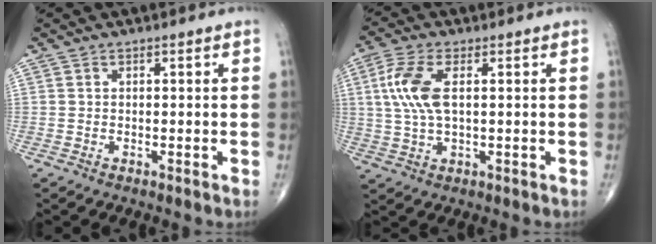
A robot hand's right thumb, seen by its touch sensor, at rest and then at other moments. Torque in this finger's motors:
{"motor_torque": [-0.69, 0.50, 0.62, 0.42, 0.13]}